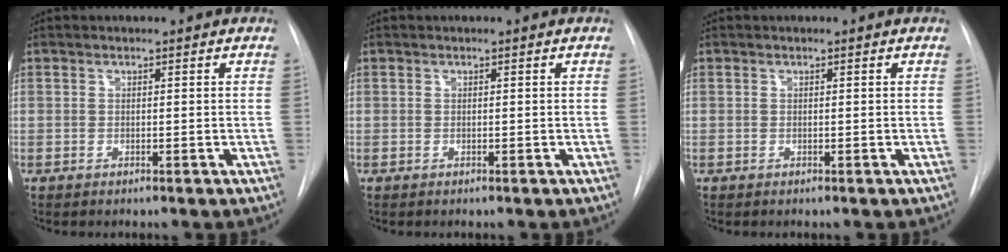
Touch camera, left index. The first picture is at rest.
{"total": 0.0}
{"total": 0.0}